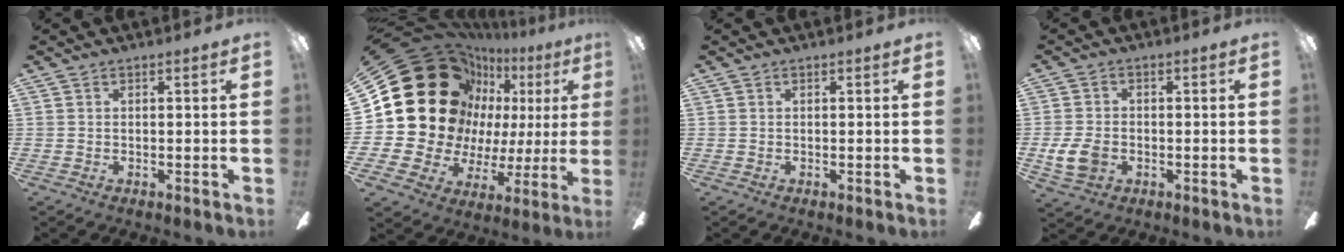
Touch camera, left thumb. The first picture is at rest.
{"total": 26.7, "force": [10.4, 20.3, 13.8], "torque": [-0.258, -0.072, 0.235]}
{"total": 0.0}
{"total": 7.2, "force": [-1.8, 5.3, 4.6], "torque": [-0.099, 0.006, -0.032]}